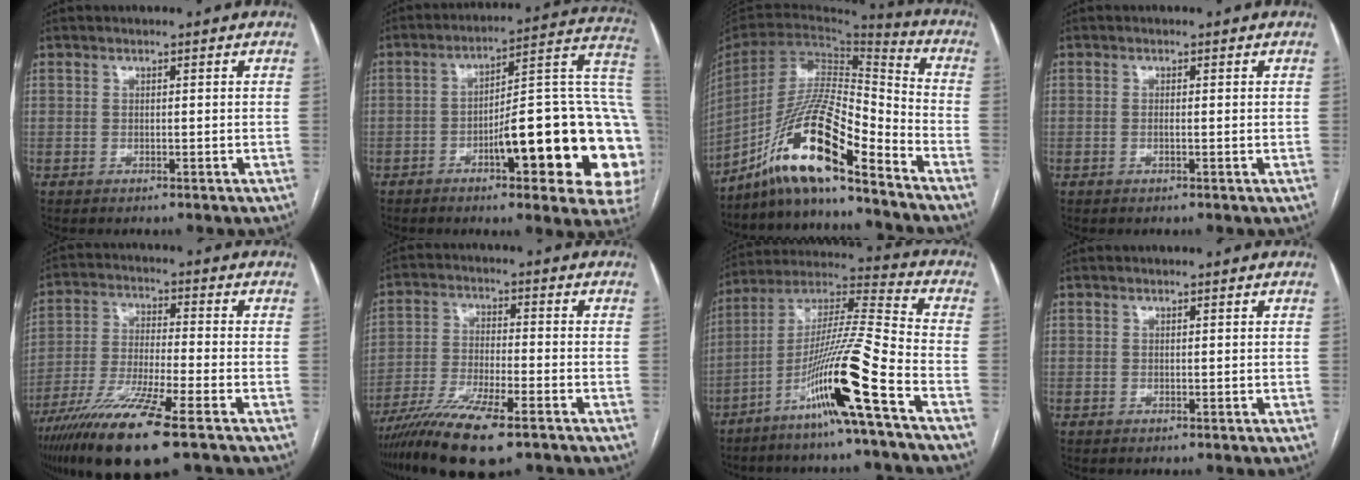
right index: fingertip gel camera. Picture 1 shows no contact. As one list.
[{"total": 24.0, "force": [-5.1, 4.6, 23.0], "torque": [-0.210, 0.026, -0.061]}, {"total": 16.9, "force": [-12.3, 1.2, 11.6], "torque": [-0.225, 0.005, -0.228]}, {"total": 0.6, "force": [-0.1, 0.0, 0.6], "torque": [-0.013, 0.000, -0.001]}, {"total": 14.5, "force": [-9.1, 0.6, 11.3], "torque": [-0.233, -0.039, -0.168]}, {"total": 13.4, "force": [-9.2, 1.9, 9.5], "torque": [-0.184, -0.033, -0.162]}, {"total": 16.2, "force": [-8.2, -1.7, 13.8], "torque": [-0.268, -0.015, -0.157]}, {"total": 0.0}]